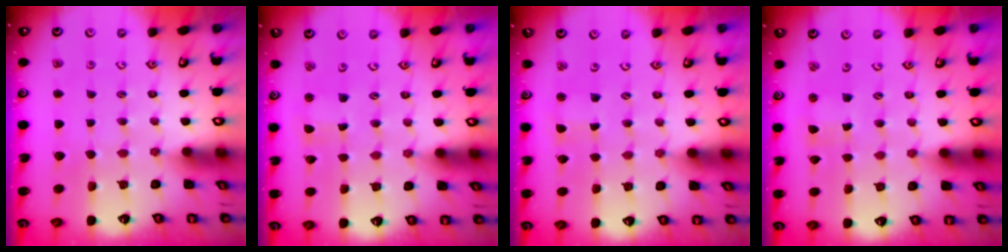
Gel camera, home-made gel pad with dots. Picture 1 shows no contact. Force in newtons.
{"total": 1.1, "press": 1.1, "slide": 0.1}
{"total": 1.7, "press": 1.7, "slide": 0.1}
{"total": 0.9, "press": 0.8, "slide": 0.1}